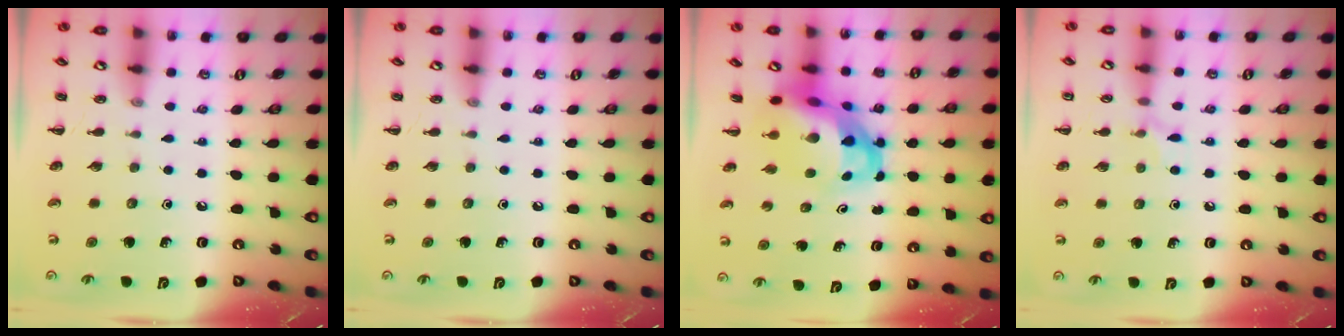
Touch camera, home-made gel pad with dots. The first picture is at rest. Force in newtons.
{"total": 0.0}
{"total": 8.9, "press": 8.6, "slide": 2.4}
{"total": 5.5, "press": 5.2, "slide": 2.0}